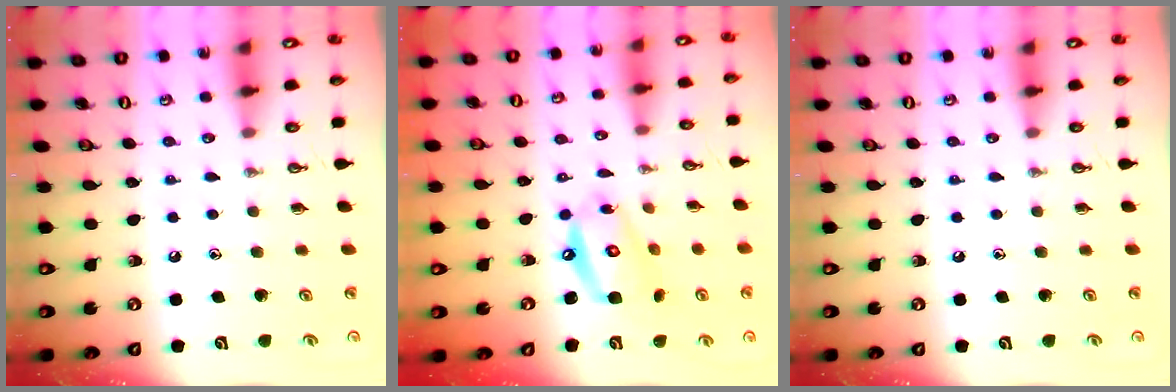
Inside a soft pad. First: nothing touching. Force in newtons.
{"total": 12.1, "press": 12.1, "slide": 1.0}
{"total": 0.0}